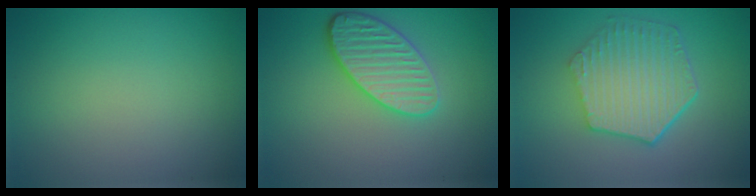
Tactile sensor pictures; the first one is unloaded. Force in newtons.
{"total": 4.0, "press": 3.6, "slide": 1.7}
{"total": 6.1, "press": 4.7, "slide": 4.0}